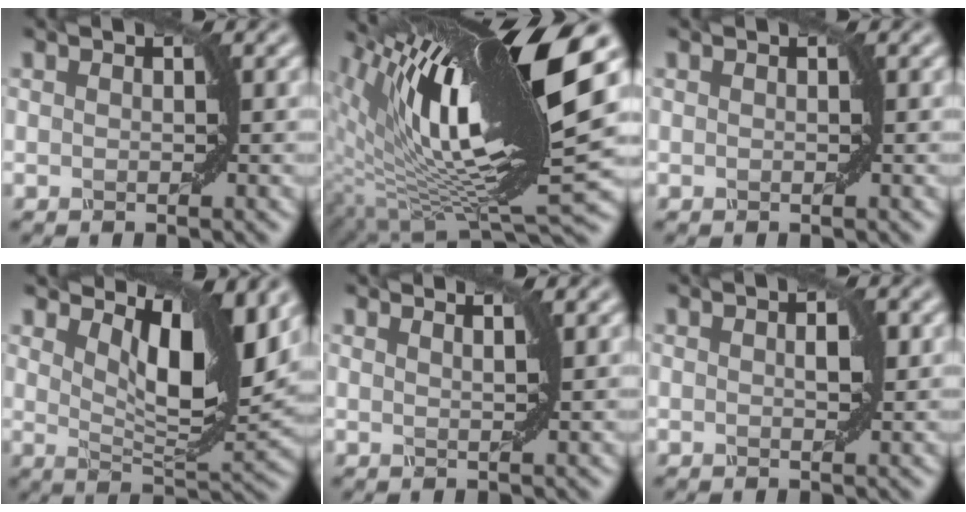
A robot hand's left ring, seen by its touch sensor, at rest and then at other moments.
{"total": 16.5, "force": [4.3, 4.3, 15.4], "torque": [-0.253, -0.002, 0.082]}
{"total": 0.0}
{"total": 7.8, "force": [3.7, 2.7, 6.3], "torque": [-0.107, -0.011, 0.066]}
{"total": 2.1, "force": [1.6, 0.9, 1.2], "torque": [0.005, 0.002, -0.005]}
{"total": 1.1, "force": [0.1, 0.5, 0.9], "torque": [-0.015, -0.001, 0.004]}